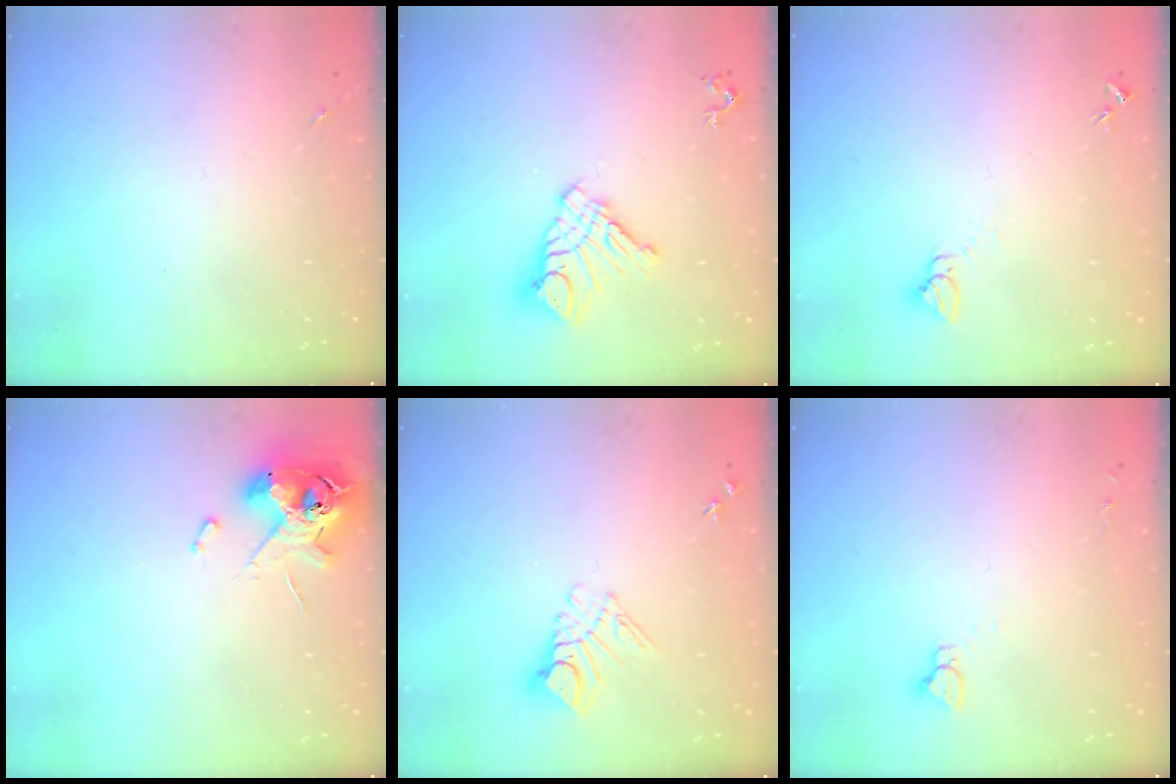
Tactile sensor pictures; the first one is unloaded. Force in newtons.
{"total": 12.8, "press": 12.7, "slide": 1.4}
{"total": 2.8, "press": 2.8, "slide": 0.1}
{"total": 11.6, "press": 11.4, "slide": 2.0}
{"total": 8.9, "press": 8.9, "slide": 0.8}
{"total": 2.9, "press": 2.9, "slide": 0.2}